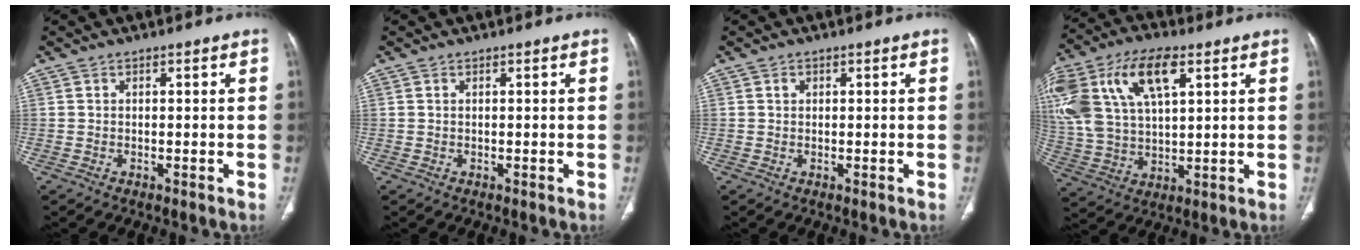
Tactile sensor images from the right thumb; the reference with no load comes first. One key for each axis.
{"total": 0.0}
{"total": 0.7, "fx": 0.3, "fy": 0.6, "fz": 0.3, "tx": 0.000, "ty": 0.001, "tz": 0.006}
{"total": 22.9, "fx": 8.9, "fy": 12.1, "fz": 17.3, "tx": -0.387, "ty": 0.020, "tz": 0.167}